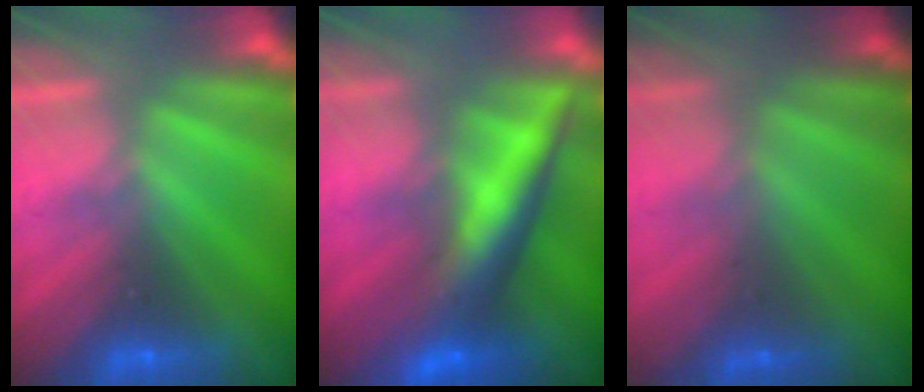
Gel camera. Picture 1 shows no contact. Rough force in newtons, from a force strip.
{"total": 13.7}
{"total": 1.5}